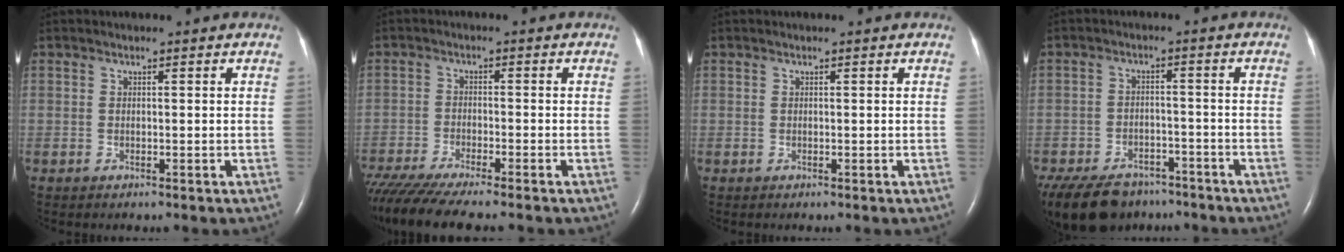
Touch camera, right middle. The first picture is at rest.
{"total": 10.6, "force": [-9.1, 0.0, 5.4], "torque": [-0.082, -0.030, -0.150]}
{"total": 0.0}
{"total": 16.9, "force": [-12.6, 9.0, 6.8], "torque": [-0.193, -0.021, -0.182]}